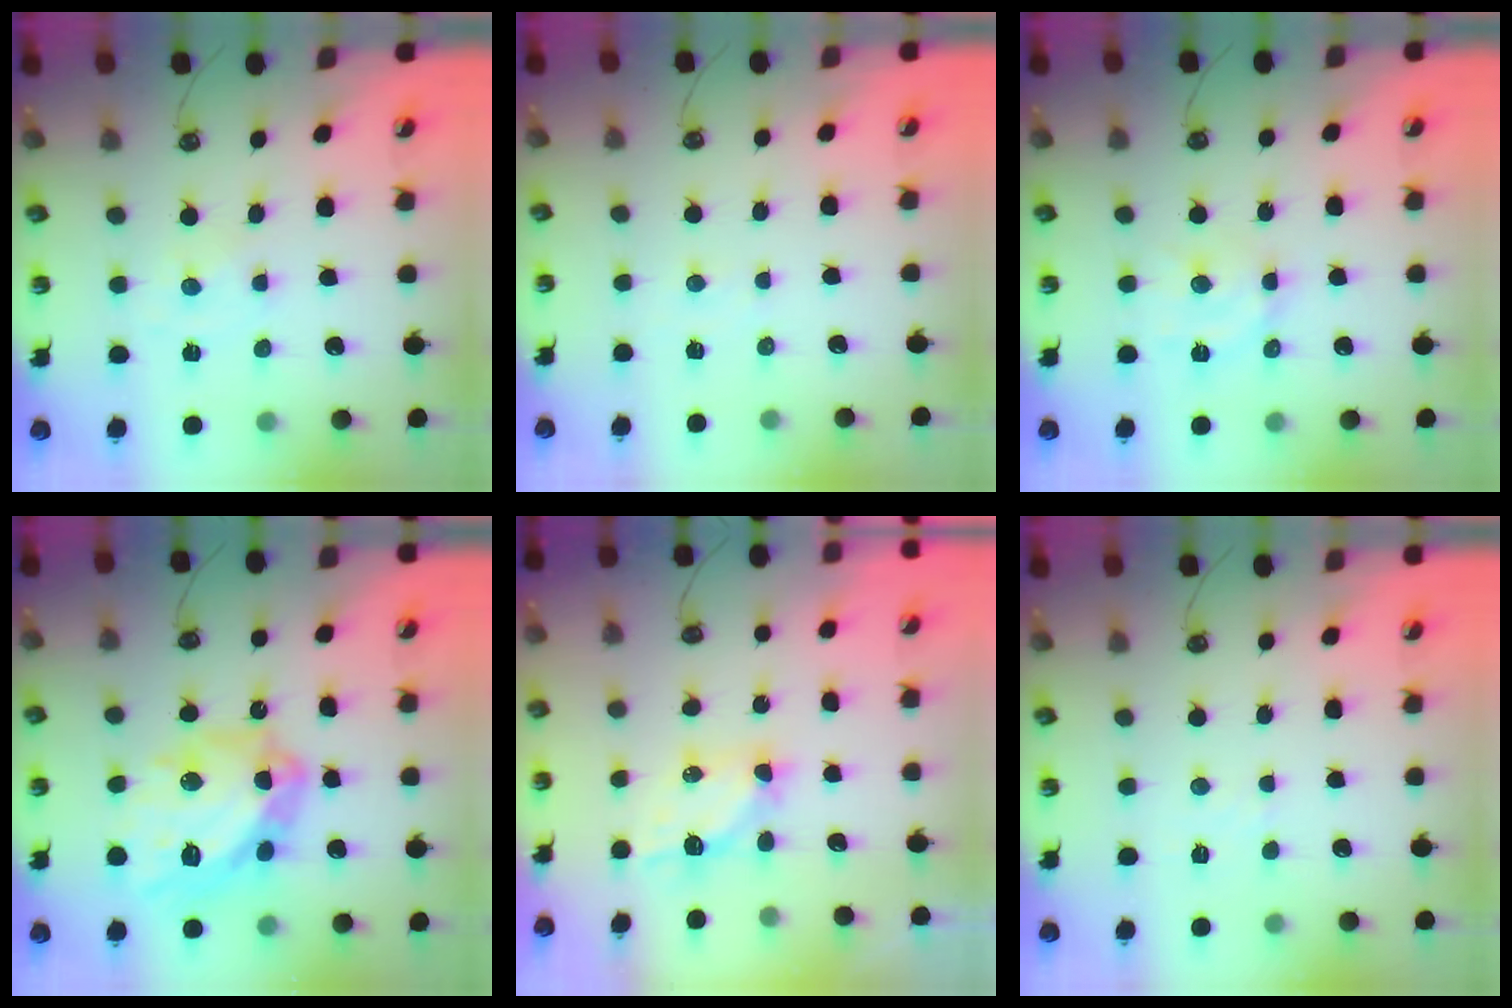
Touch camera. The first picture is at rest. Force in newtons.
{"total": 3.1, "press": 3.1, "slide": 0.5}
{"total": 8.8, "press": 8.8, "slide": 0.5}
{"total": 22.0, "press": 21.9, "slide": 2.2}
{"total": 5.8, "press": 5.8, "slide": 0.2}
{"total": 2.4, "press": 2.4, "slide": 0.4}